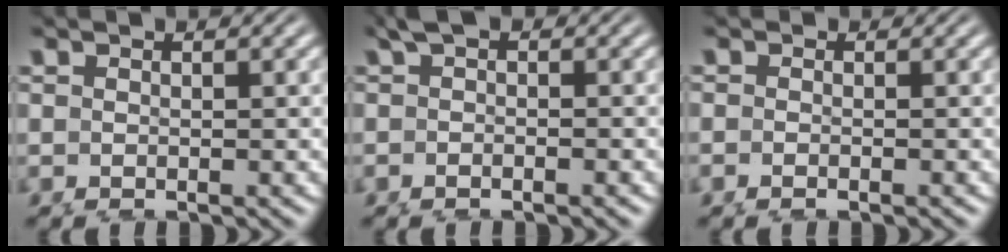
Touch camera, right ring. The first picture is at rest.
{"total": 0.9, "force": [0.1, -0.2, 0.9], "torque": [-0.014, 0.006, -0.001]}
{"total": 0.8, "force": [-0.8, 0.1, 0.1], "torque": [0.004, -0.006, -0.013]}